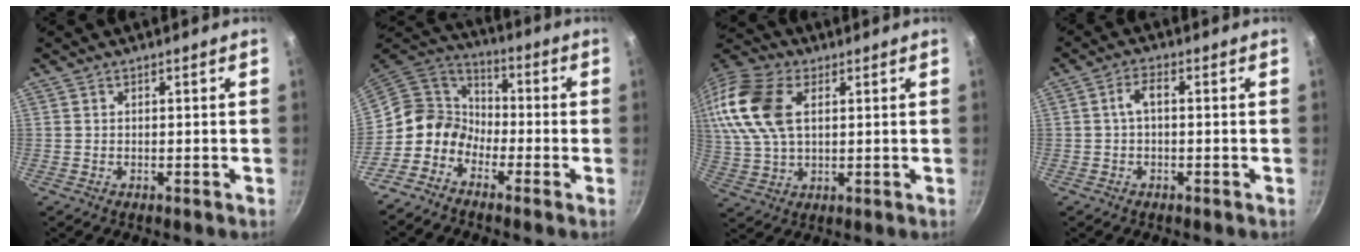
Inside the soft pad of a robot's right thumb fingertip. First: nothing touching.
{"total": 9.6, "force": [-4.1, 7.9, 3.7], "torque": [-0.043, 0.057, -0.115]}
{"total": 18.1, "force": [4.9, 11.3, 13.3], "torque": [-0.283, 0.009, 0.090]}
{"total": 3.0, "force": [-0.2, 1.5, 2.7], "torque": [-0.057, 0.017, -0.006]}